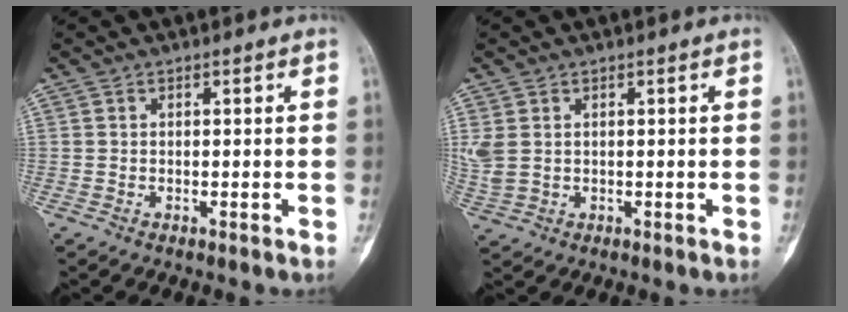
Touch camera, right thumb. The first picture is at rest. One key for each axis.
{"total": 4.1, "fx": 1.0, "fy": 2.9, "fz": 2.7, "tx": -0.078, "ty": 0.003, "tz": 0.032}